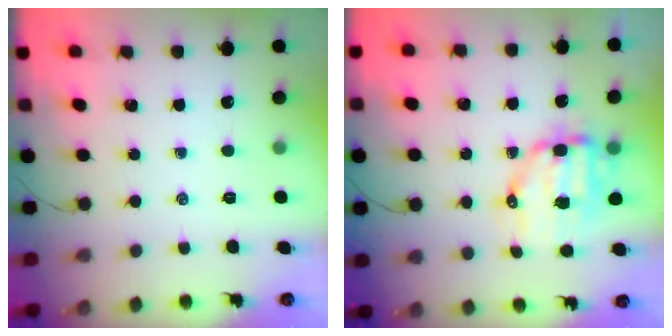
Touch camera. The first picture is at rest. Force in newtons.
{"total": 10.5, "press": 10.3, "slide": 2.1}